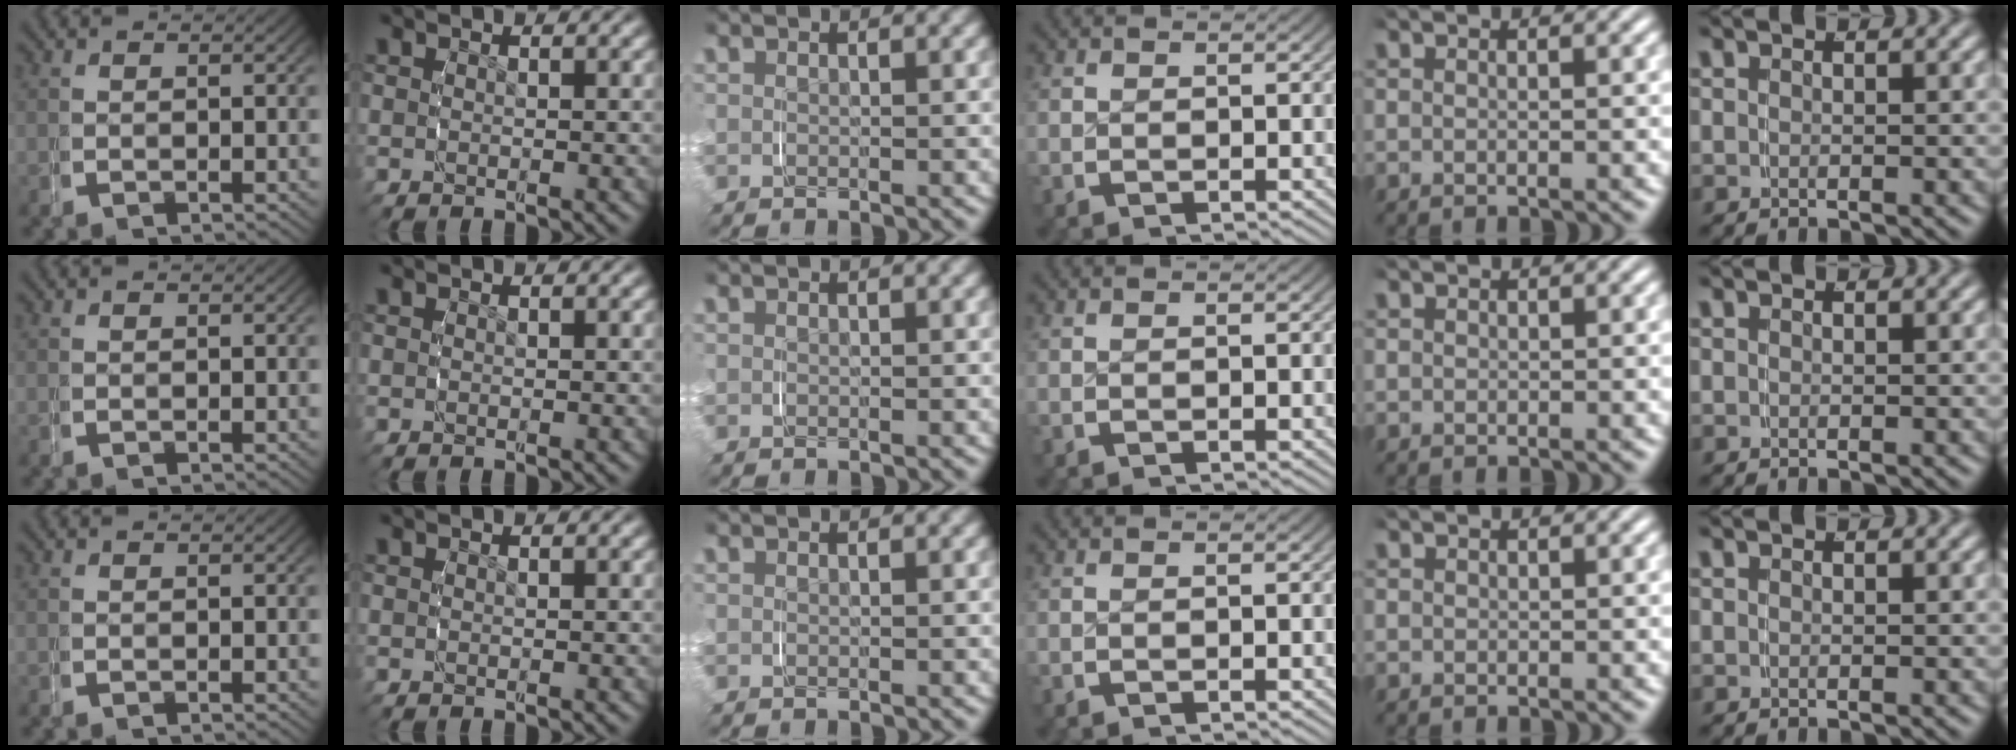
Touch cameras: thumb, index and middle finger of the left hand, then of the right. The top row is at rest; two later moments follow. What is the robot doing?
{"motion": "grasp_and_lifting", "object": "key"}